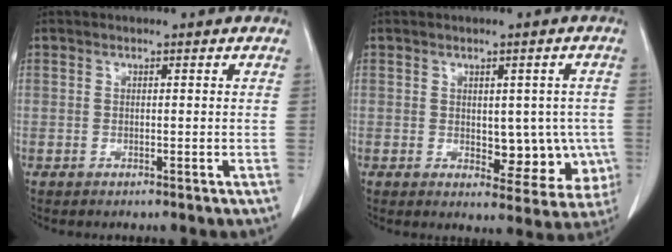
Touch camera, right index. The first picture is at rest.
{"total": 7.9, "force": [-0.8, 4.5, 6.5], "torque": [-0.061, 0.005, 0.005]}